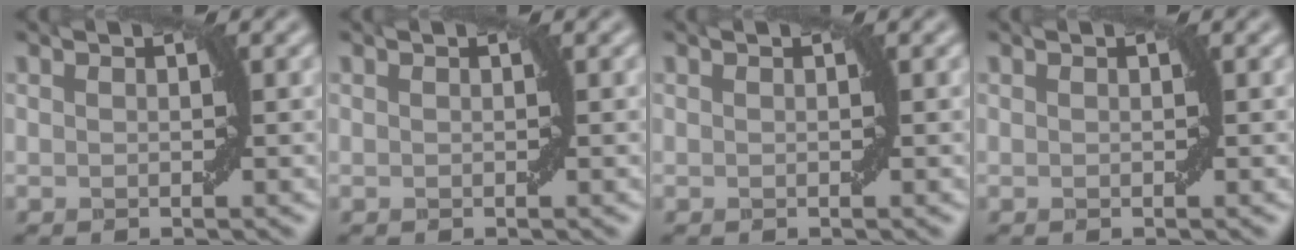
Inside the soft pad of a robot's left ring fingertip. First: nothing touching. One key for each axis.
{"total": 0.0}
{"total": 0.0}
{"total": 0.0}